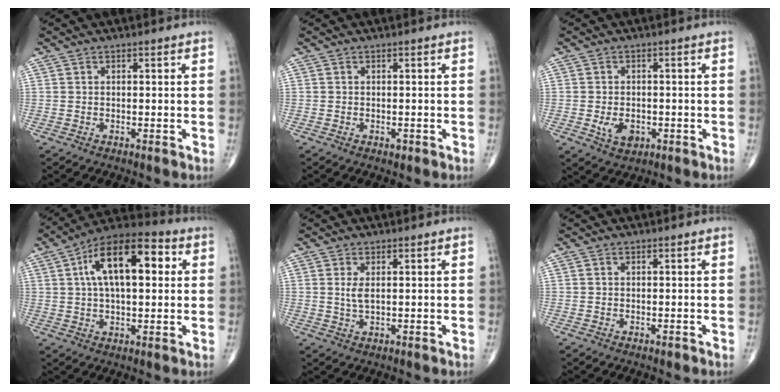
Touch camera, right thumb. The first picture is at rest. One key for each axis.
{"total": 0.8, "fx": -0.3, "fy": 0.5, "fz": 0.5, "tx": -0.008, "ty": -0.002, "tz": -0.003}
{"total": 4.6, "fx": -1.3, "fy": 3.1, "fz": 3.1, "tx": -0.046, "ty": -0.001, "tz": -0.014}
{"total": 17.0, "fx": 4.1, "fy": 8.0, "fz": 14.4, "tx": -0.221, "ty": 0.025, "tz": 0.058}
{"total": 2.6, "fx": 0.6, "fy": 1.1, "fz": 2.3, "tx": -0.049, "ty": -0.004, "tz": 0.016}
{"total": 0.5, "fx": -0.3, "fy": 0.3, "fz": 0.3, "tx": -0.004, "ty": 0.000, "tz": -0.005}